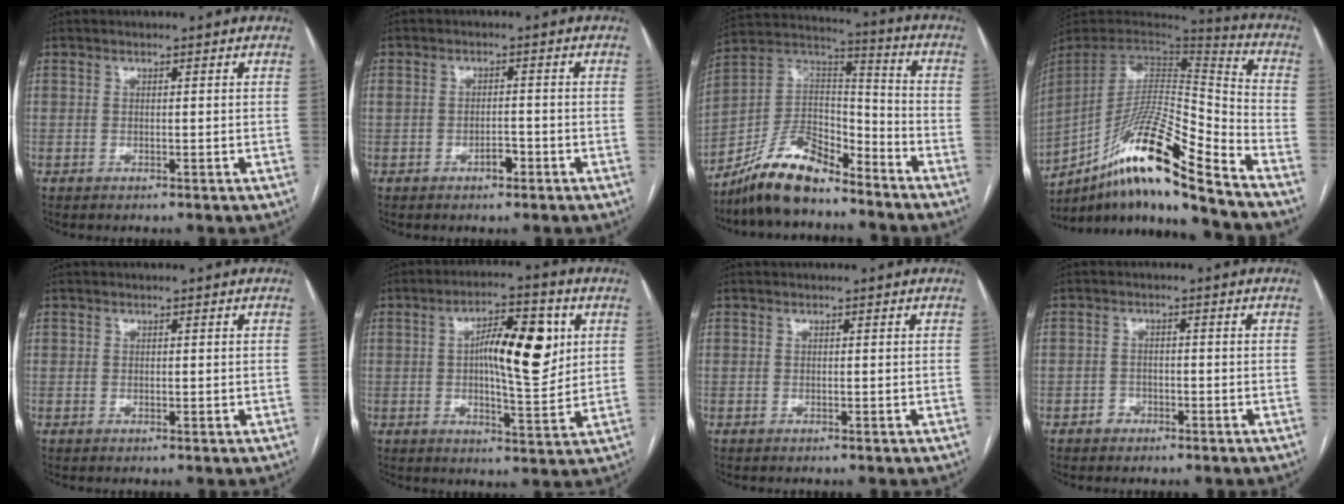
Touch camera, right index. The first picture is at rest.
{"total": 2.5, "force": [-1.2, 1.2, 1.8], "torque": [-0.032, 0.008, -0.016]}
{"total": 13.5, "force": [-10.9, 4.6, 6.6], "torque": [-0.122, 0.032, -0.201]}
{"total": 20.9, "force": [-14.6, 0.7, 15.0], "torque": [-0.281, -0.004, -0.267]}
{"total": 0.6, "force": [0.2, 0.5, 0.3], "torque": [0.003, 0.000, 0.001]}
{"total": 11.7, "force": [2.3, 3.2, 11.0], "torque": [-0.177, 0.015, 0.037]}
{"total": 0.0}
{"total": 1.7, "force": [-1.1, 1.4, 0.2], "torque": [-0.001, 0.007, -0.018]}